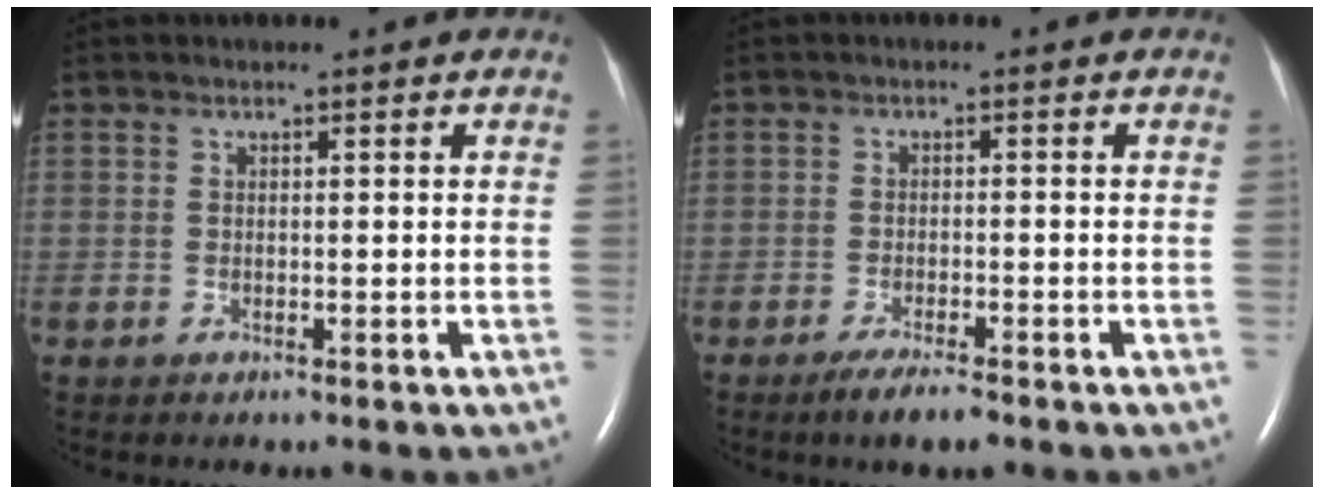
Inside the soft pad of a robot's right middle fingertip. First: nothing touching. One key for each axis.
{"total": 3.8, "fx": -2.8, "fy": 0.4, "fz": 2.5, "tx": -0.051, "ty": -0.008, "tz": -0.047}